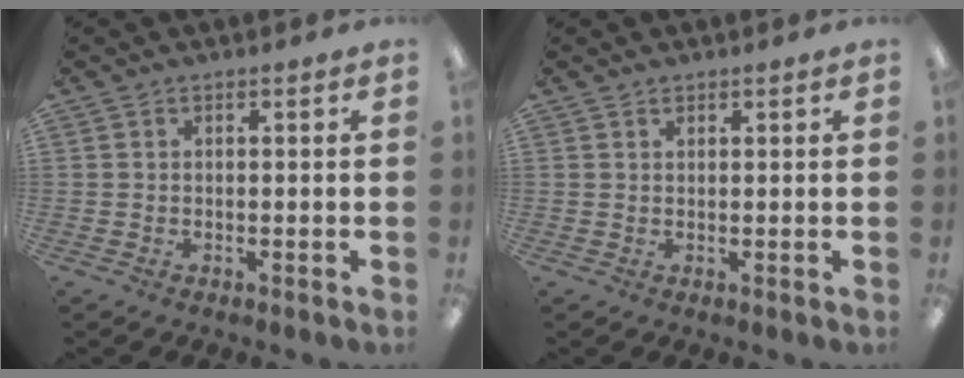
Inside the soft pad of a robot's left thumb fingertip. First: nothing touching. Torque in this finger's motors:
{"motor_torque": [-0.13, -0.02, -0.28, 0.00, 0.02]}